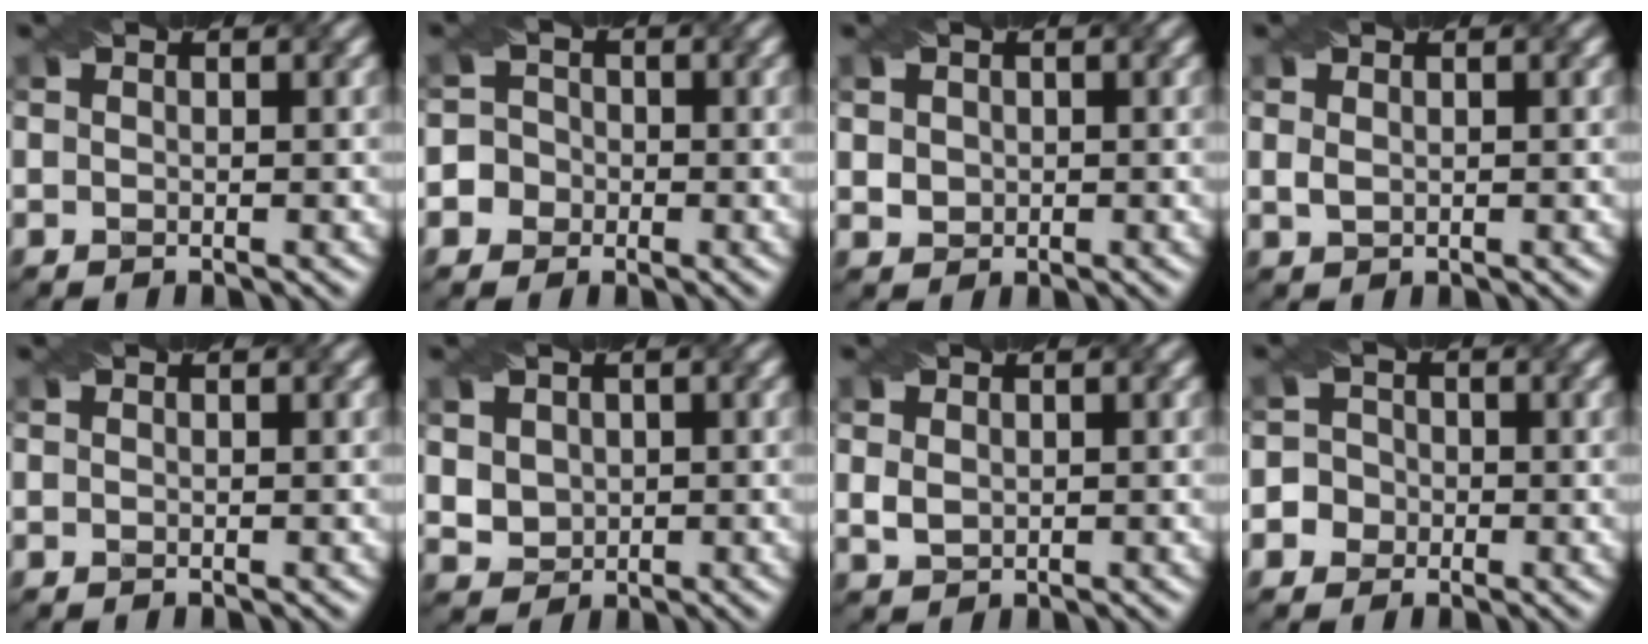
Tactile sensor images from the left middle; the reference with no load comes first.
{"total": 3.6, "force": [-1.4, 3.3, 0.3], "torque": [0.019, 0.015, -0.045]}
{"total": 1.5, "force": [0.5, 1.4, 0.5], "torque": [-0.014, 0.009, 0.017]}
{"total": 0.9, "force": [0.2, 0.7, 0.6], "torque": [-0.017, 0.003, 0.006]}
{"total": 0.0}
{"total": 3.1, "force": [1.1, 2.7, 1.2], "torque": [-0.036, 0.011, 0.029]}
{"total": 1.5, "force": [0.3, 1.2, 0.9], "torque": [-0.021, 0.001, 0.009]}
{"total": 3.3, "force": [-1.2, 3.1, 0.3], "torque": [0.020, 0.015, -0.041]}